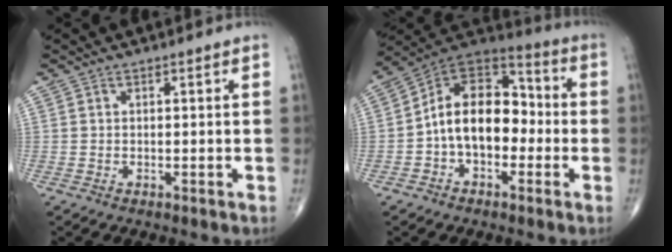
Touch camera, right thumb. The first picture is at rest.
{"total": 15.5, "force": [-2.1, 10.1, 11.5], "torque": [-0.156, 0.050, -0.048]}